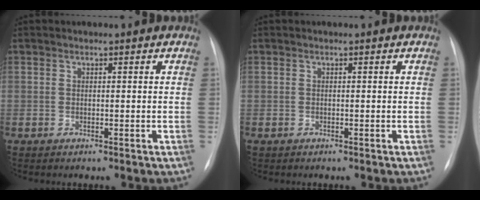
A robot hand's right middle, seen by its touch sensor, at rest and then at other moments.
{"total": 0.0}